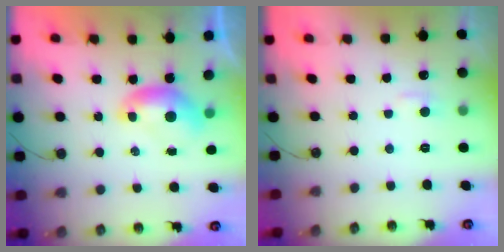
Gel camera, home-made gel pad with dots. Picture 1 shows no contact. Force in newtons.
{"total": 2.0, "press": 1.9, "slide": 0.5}